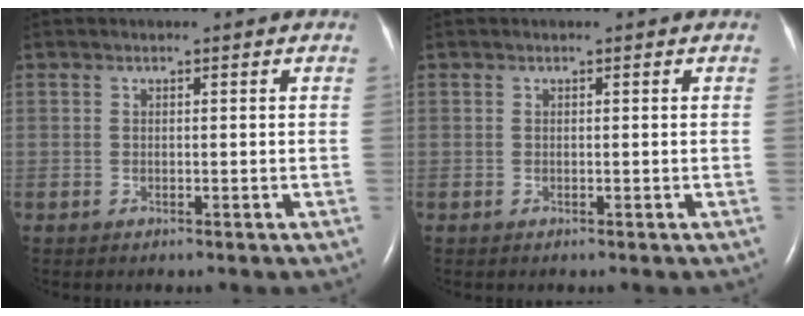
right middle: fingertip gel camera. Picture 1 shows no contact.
{"total": 0.0}